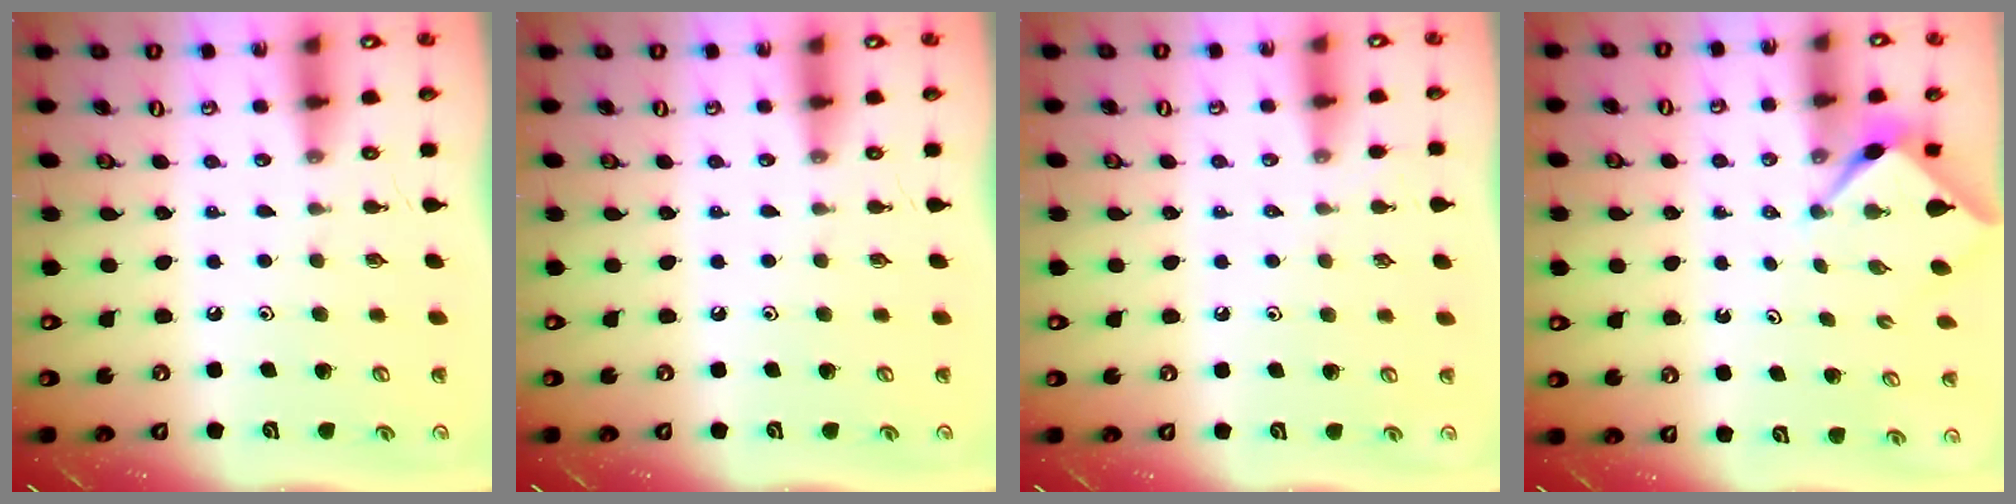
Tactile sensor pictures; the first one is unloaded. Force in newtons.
{"total": 0.0}
{"total": 1.9, "press": 1.8, "slide": 0.4}
{"total": 2.8, "press": 2.8, "slide": 0.4}